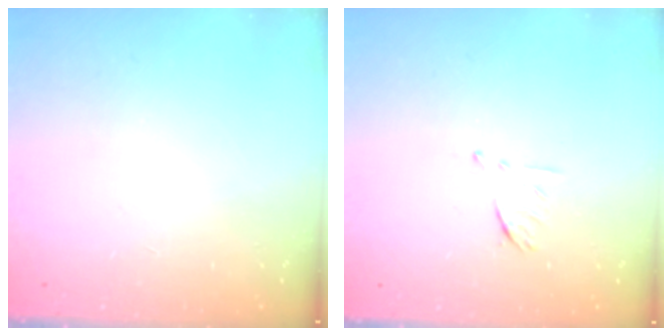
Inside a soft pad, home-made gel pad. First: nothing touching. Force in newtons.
{"total": 6.1, "press": 6.0, "slide": 1.1}